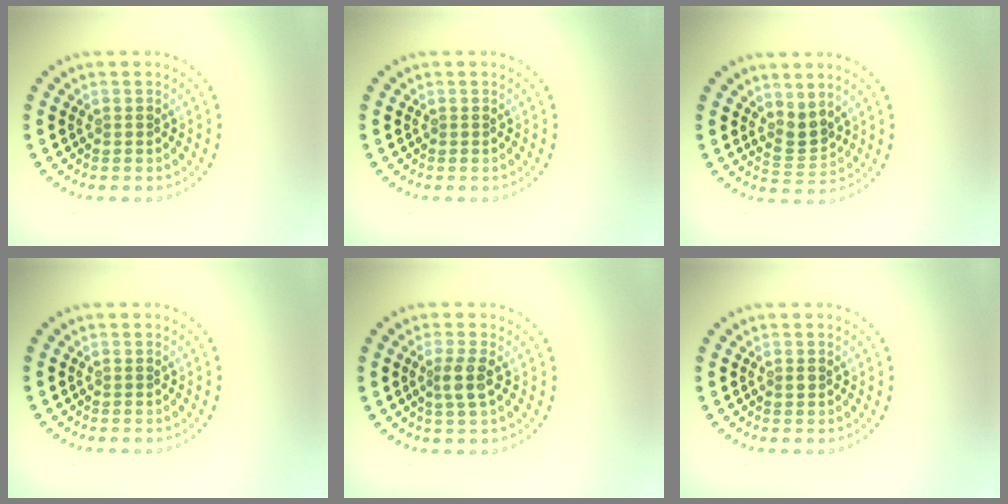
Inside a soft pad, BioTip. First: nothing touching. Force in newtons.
{"total": 0.0}
{"total": 2.2, "press": 1.6, "slide": 1.6}
{"total": 0.0}
{"total": 2.1, "press": 1.8, "slide": 1.2}
{"total": 0.7, "press": 0.7, "slide": 0.0}